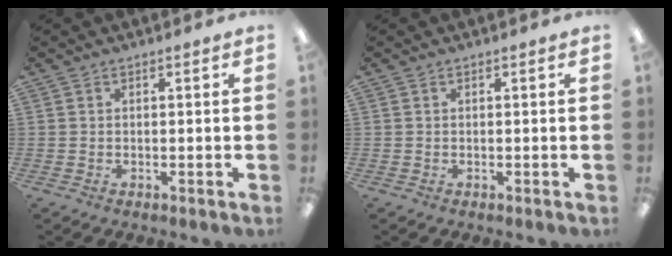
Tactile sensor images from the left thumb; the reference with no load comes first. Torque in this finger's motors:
{"motor_torque": [0.00, 0.00, -0.03, -0.03, 0.00]}